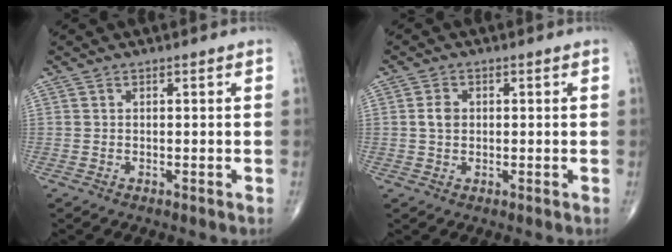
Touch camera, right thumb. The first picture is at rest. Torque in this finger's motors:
{"motor_torque": [-0.46, 0.38, 0.36, -0.05, -0.01]}